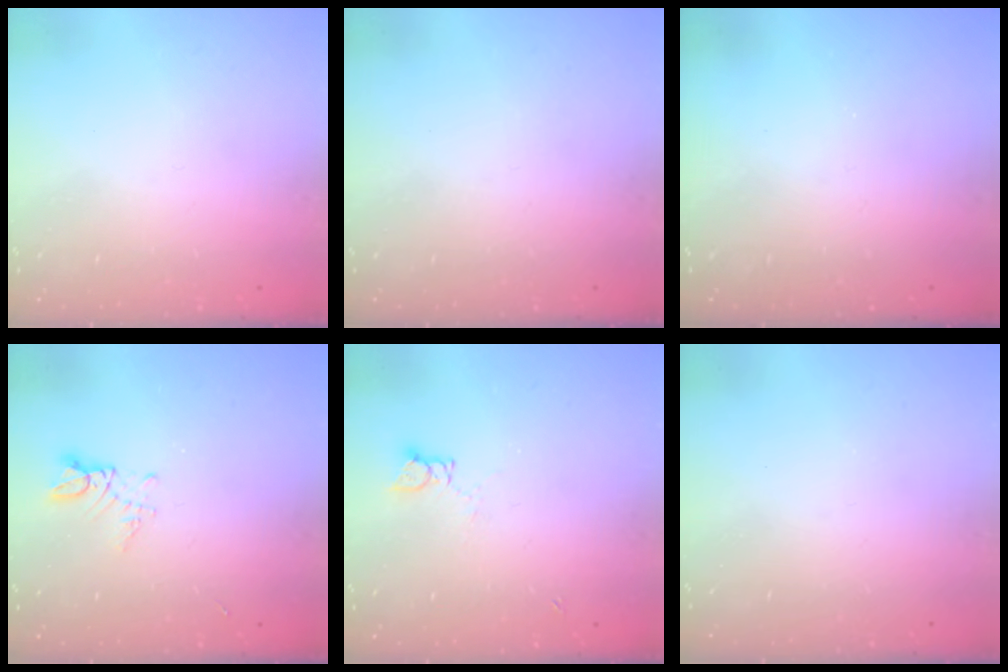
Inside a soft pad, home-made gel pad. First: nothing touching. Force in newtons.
{"total": 0.0}
{"total": 0.0}
{"total": 3.0, "press": 3.0, "slide": 0.3}
{"total": 3.4, "press": 3.4, "slide": 0.3}
{"total": 0.0}